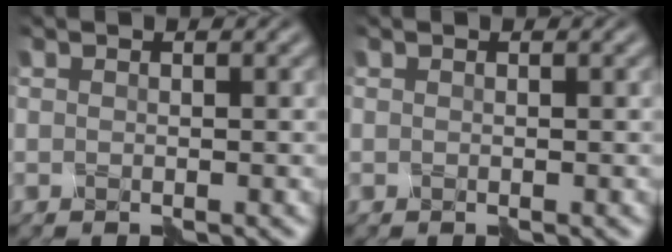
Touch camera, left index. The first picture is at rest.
{"total": 0.0}